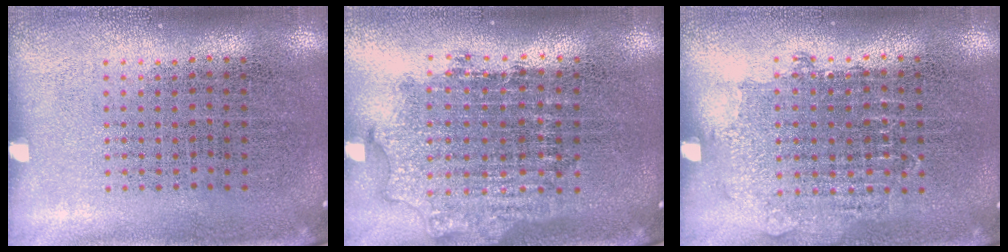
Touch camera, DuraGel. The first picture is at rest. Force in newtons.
{"total": 1.8, "press": 1.4, "slide": 1.1}
{"total": 0.5, "press": 0.5, "slide": 0.1}